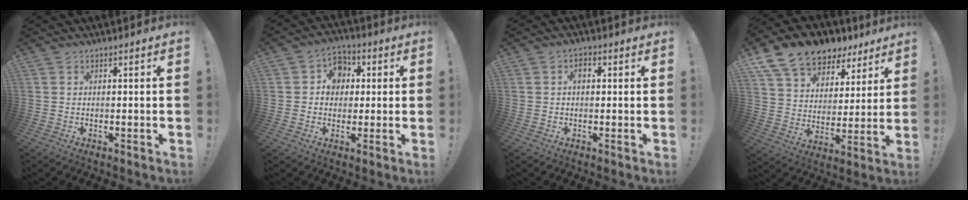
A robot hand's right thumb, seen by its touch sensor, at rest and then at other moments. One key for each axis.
{"total": 8.3, "fx": 0.7, "fy": 7.6, "fz": 3.1, "tx": -0.035, "ty": 0.006, "tz": 0.017}
{"total": 2.1, "fx": 0.4, "fy": 1.4, "fz": 1.5, "tx": -0.021, "ty": 0.003, "tz": 0.004}
{"total": 14.0, "fx": 10.3, "fy": 8.2, "fz": 4.8, "tx": -0.079, "ty": -0.075, "tz": 0.192}